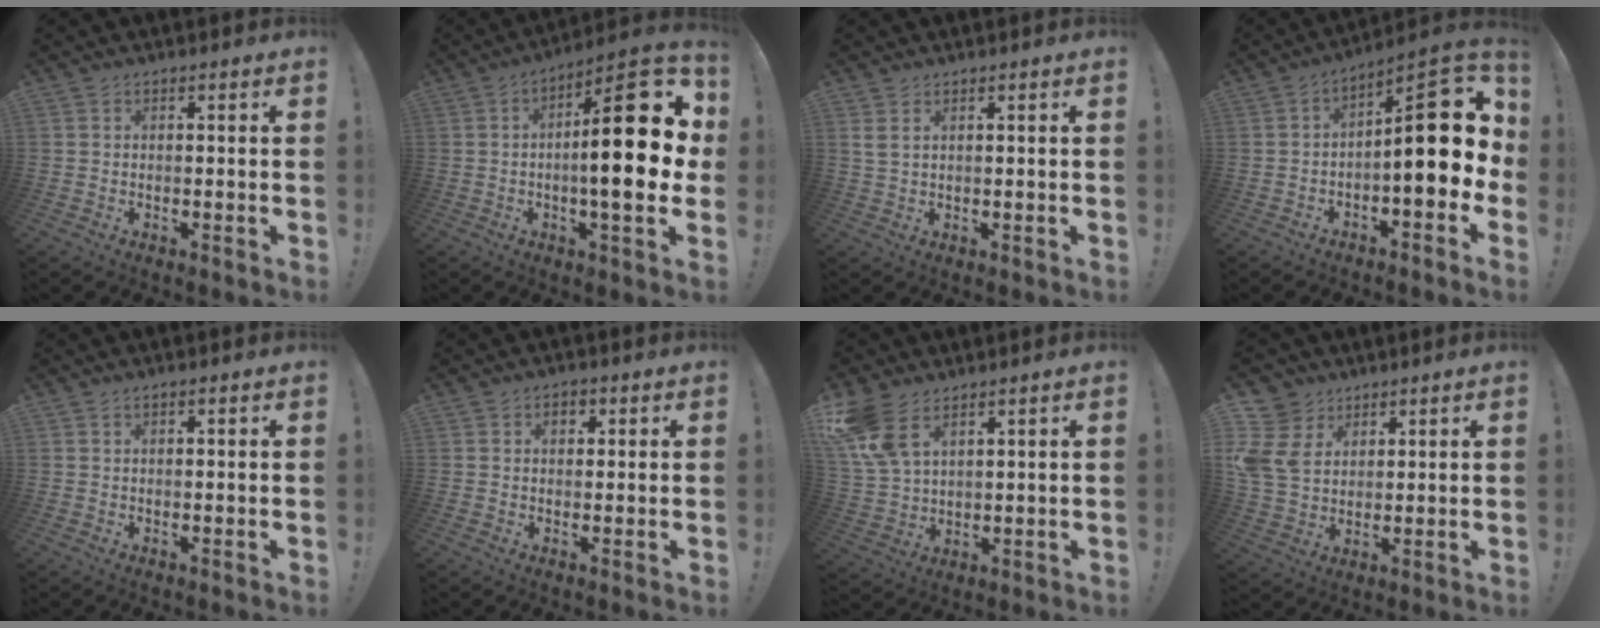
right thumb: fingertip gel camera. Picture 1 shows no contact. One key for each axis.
{"total": 24.5, "fx": 1.4, "fy": 7.1, "fz": 23.4, "tx": -0.334, "ty": -0.008, "tz": 0.017}
{"total": 2.1, "fx": 1.1, "fy": 0.7, "fz": 1.6, "tx": -0.042, "ty": 0.004, "tz": 0.023}
{"total": 18.4, "fx": 0.8, "fy": 6.7, "fz": 17.1, "tx": -0.224, "ty": -0.001, "tz": 0.017}
{"total": 0.8, "fx": 0.6, "fy": 0.2, "fz": 0.5, "tx": -0.002, "ty": -0.003, "tz": 0.009}
{"total": 2.9, "fx": 1.0, "fy": 2.1, "fz": 1.7, "tx": -0.013, "ty": 0.001, "tz": 0.013}
{"total": 11.0, "fx": 6.8, "fy": 5.9, "fz": 6.3, "tx": -0.134, "ty": -0.029, "tz": 0.134}
{"total": 11.2, "fx": 3.8, "fy": 9.2, "fz": 4.9, "tx": -0.105, "ty": -0.021, "tz": 0.081}